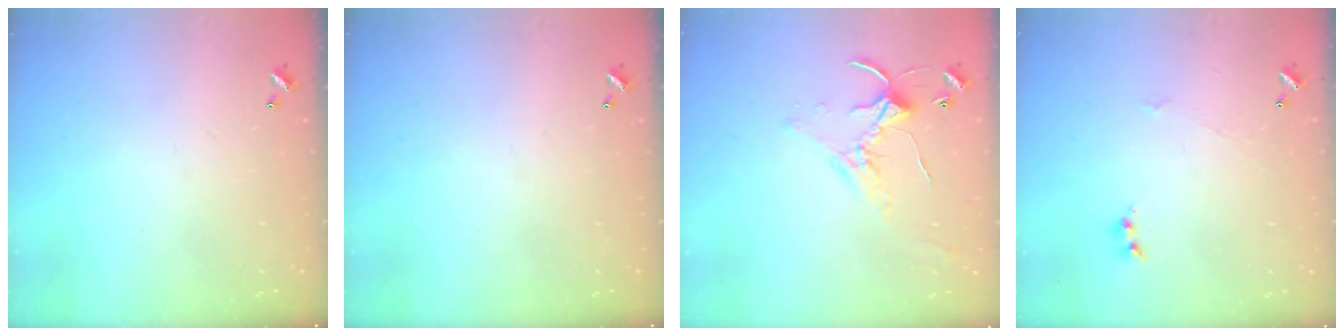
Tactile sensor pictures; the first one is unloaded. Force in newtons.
{"total": 0.0}
{"total": 1.9, "press": 1.9, "slide": 0.6}
{"total": 1.2, "press": 1.1, "slide": 0.4}